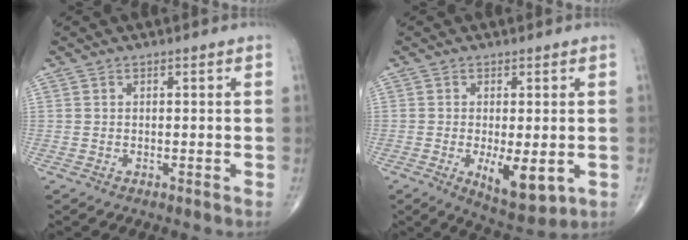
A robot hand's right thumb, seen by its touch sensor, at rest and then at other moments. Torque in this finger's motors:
{"motor_torque": [0.80, 0.77, 0.20, -0.22, 0.19]}